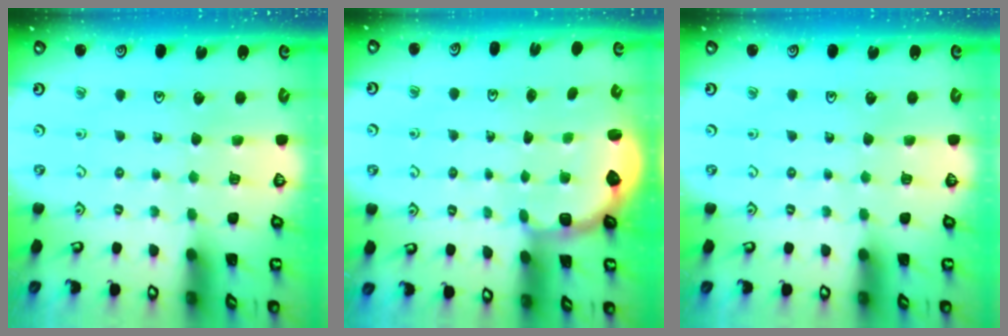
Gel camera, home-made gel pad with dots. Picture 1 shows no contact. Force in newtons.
{"total": 2.7, "press": 1.9, "slide": 1.9}
{"total": 0.0}